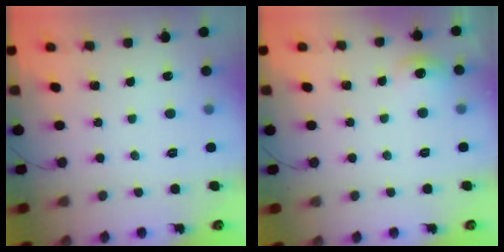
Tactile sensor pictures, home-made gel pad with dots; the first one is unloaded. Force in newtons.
{"total": 6.0, "press": 5.8, "slide": 1.7}